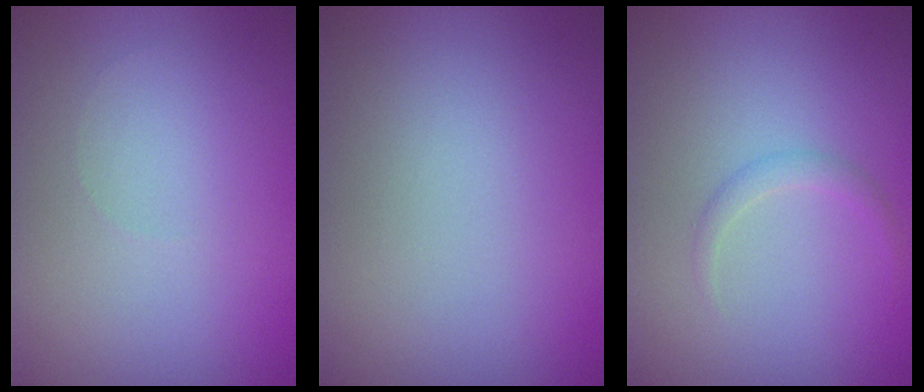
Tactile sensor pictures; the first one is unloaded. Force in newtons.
{"total": 0.0}
{"total": 1.0, "press": 1.0, "slide": 0.0}